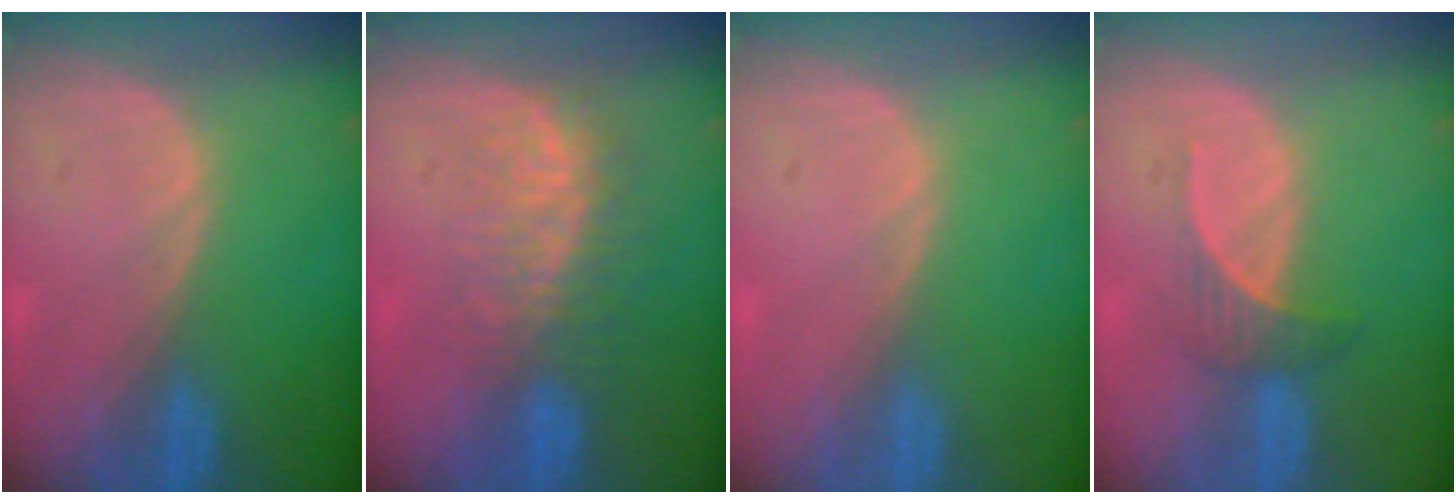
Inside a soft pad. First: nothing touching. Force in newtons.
{"total": 7.6, "press": 7.1, "slide": 2.8}
{"total": 0.0}
{"total": 3.2, "press": 3.1, "slide": 0.9}